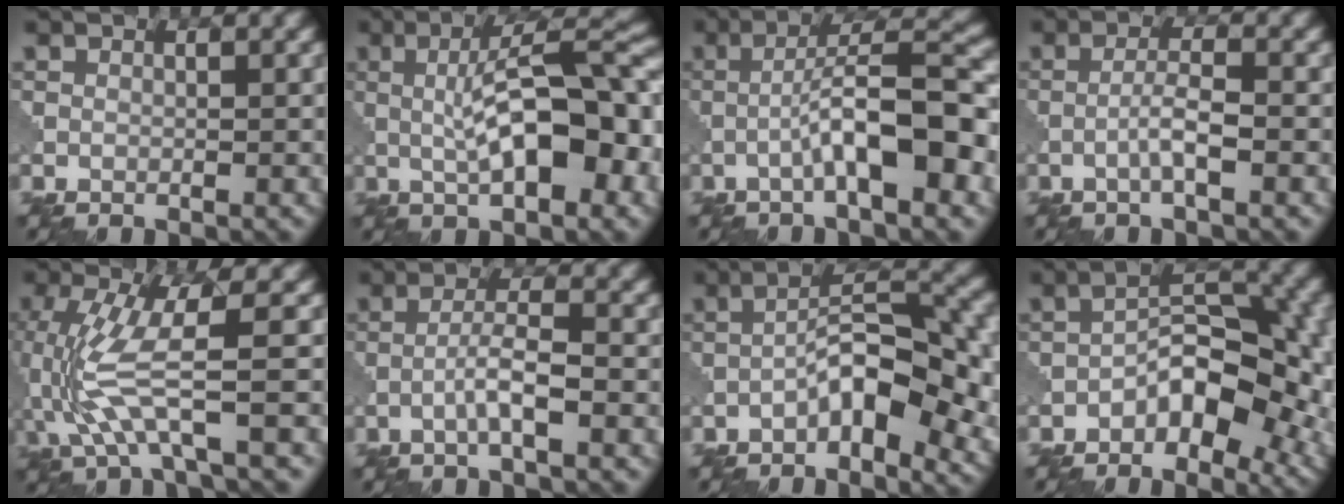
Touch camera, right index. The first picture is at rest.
{"total": 10.3, "force": [-0.1, 3.2, 9.8], "torque": [-0.136, 0.009, -0.003]}
{"total": 7.9, "force": [-2.3, 1.6, 7.3], "torque": [-0.114, 0.020, -0.038]}
{"total": 2.5, "force": [-1.0, 0.3, 2.3], "torque": [-0.043, 0.011, -0.022]}
{"total": 6.2, "force": [-1.4, 1.2, 5.9], "torque": [-0.146, 0.000, -0.022]}
{"total": 3.2, "force": [-1.2, 0.4, 2.9], "torque": [-0.053, 0.012, -0.027]}
{"total": 9.1, "force": [-2.9, 3.5, 7.9], "torque": [-0.118, 0.016, -0.052]}
{"total": 9.6, "force": [-3.0, 4.8, 7.7], "torque": [-0.102, 0.011, -0.056]}